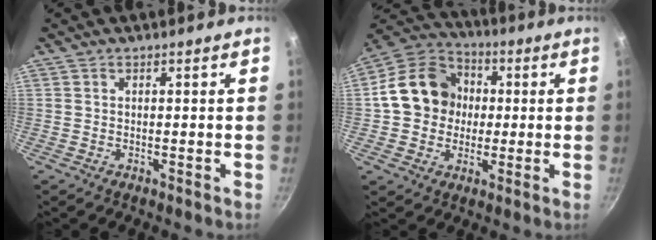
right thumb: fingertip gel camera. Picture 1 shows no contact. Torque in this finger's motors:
{"motor_torque": [1.05, 2.57, 0.69, -0.78, 0.16]}